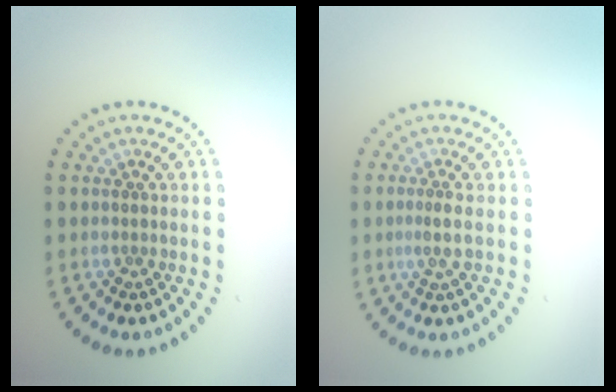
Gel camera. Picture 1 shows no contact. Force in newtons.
{"total": 1.7, "press": 1.3, "slide": 1.1}